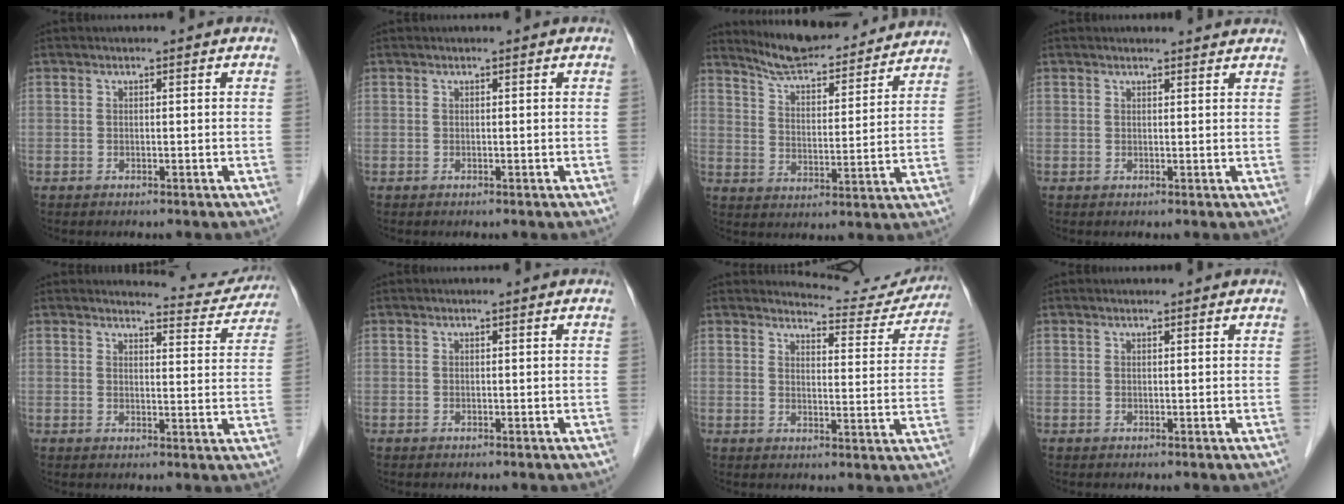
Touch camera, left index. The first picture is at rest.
{"total": 0.7, "force": [0.7, 0.0, 0.3], "torque": [-0.008, 0.008, 0.010]}
{"total": 17.9, "force": [16.8, 3.0, 5.4], "torque": [-0.077, -0.001, 0.235]}
{"total": 4.7, "force": [4.5, 0.6, 1.0], "torque": [-0.014, 0.015, 0.046]}
{"total": 7.9, "force": [7.8, 1.0, -0.2], "torque": [0.010, -0.021, 0.079]}
{"total": 0.0}
{"total": 10.4, "force": [10.3, 1.4, -0.1], "torque": [0.012, -0.034, 0.110]}
{"total": 1.4, "force": [1.3, 0.1, 0.4], "torque": [-0.009, 0.016, 0.022]}